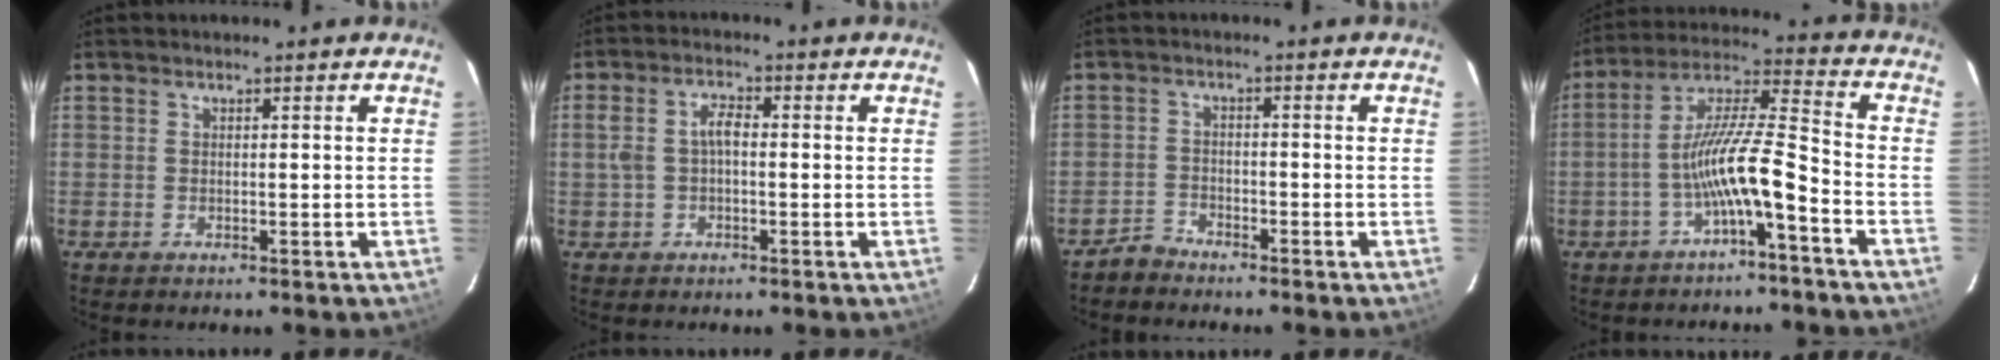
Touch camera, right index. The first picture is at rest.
{"total": 4.0, "force": [-0.4, 2.1, 3.4], "torque": [-0.071, 0.012, -0.003]}
{"total": 2.9, "force": [-2.8, 0.9, 0.0], "torque": [-0.005, 0.004, -0.054]}
{"total": 10.6, "force": [-4.8, 0.9, 9.3], "torque": [-0.192, 0.012, -0.087]}